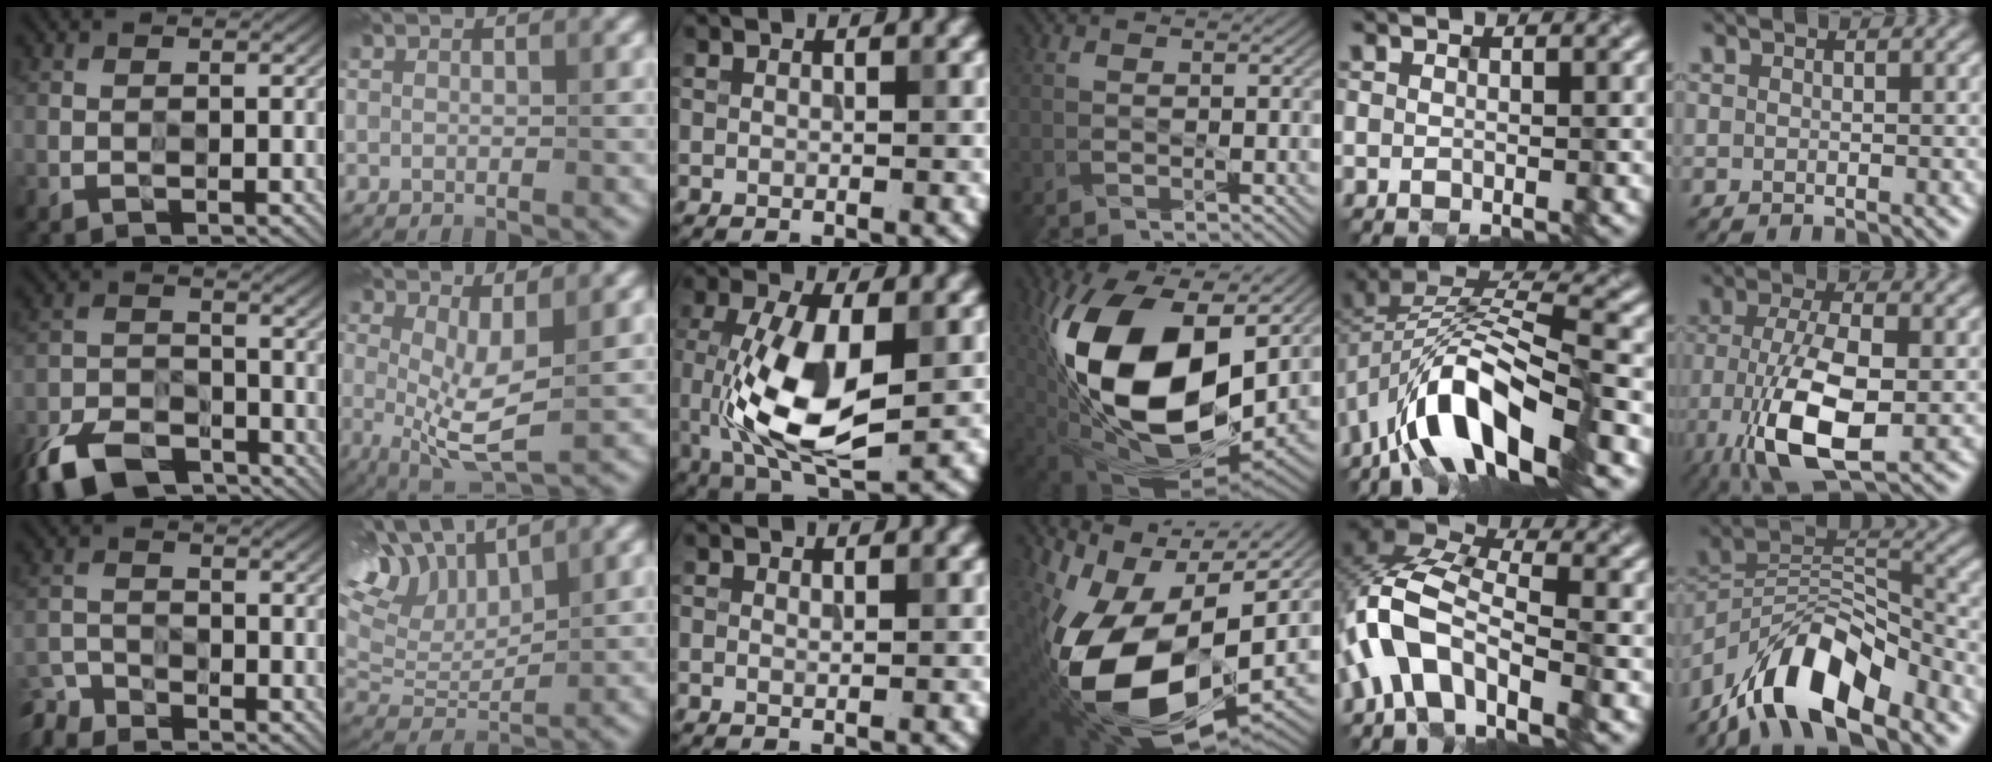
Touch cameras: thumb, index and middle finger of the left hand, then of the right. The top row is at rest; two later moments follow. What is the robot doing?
{"motion": "insert", "object": "pen cap and body"}